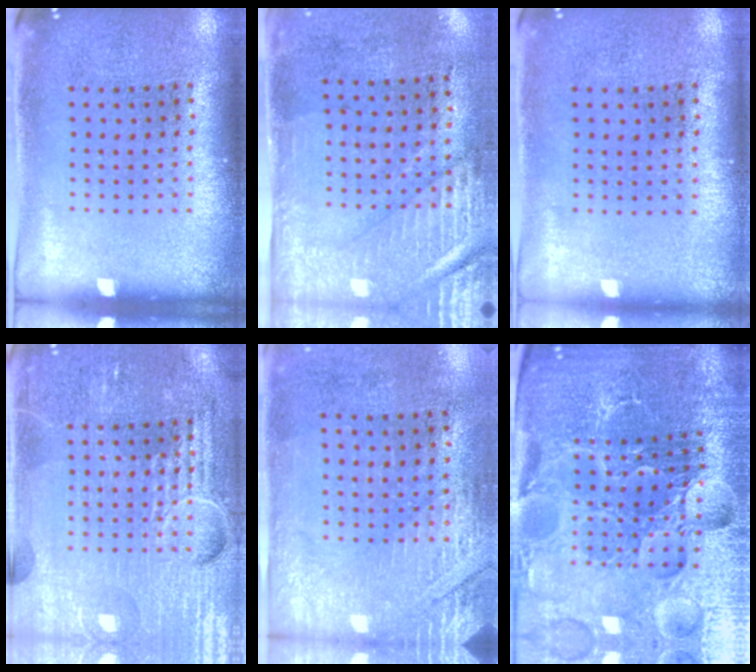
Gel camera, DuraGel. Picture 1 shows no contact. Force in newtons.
{"total": 3.0, "press": 2.5, "slide": 1.6}
{"total": 0.0}
{"total": 4.5, "press": 4.5, "slide": 0.6}
{"total": 2.9, "press": 2.5, "slide": 1.5}
{"total": 5.7, "press": 5.3, "slide": 2.2}